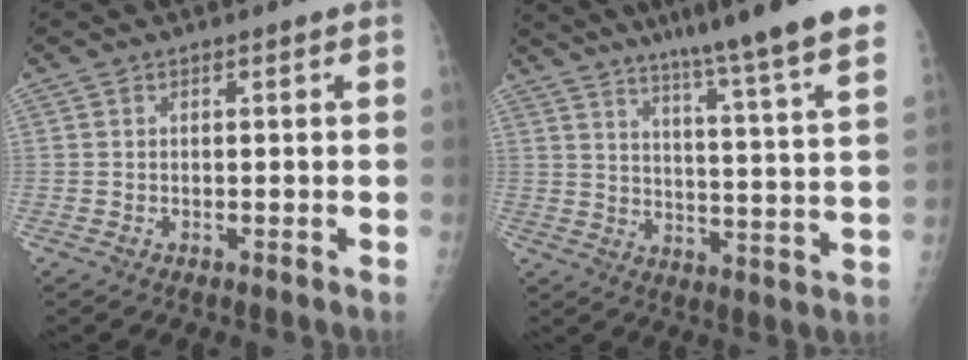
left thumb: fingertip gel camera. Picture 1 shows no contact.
{"total": 20.9, "force": [16.5, 0.4, 12.8], "torque": [-0.170, -0.085, 0.225]}